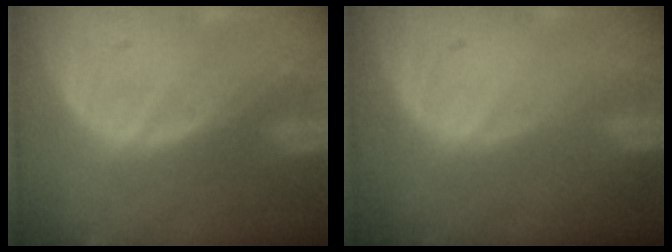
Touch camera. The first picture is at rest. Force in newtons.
{"total": 0.0}